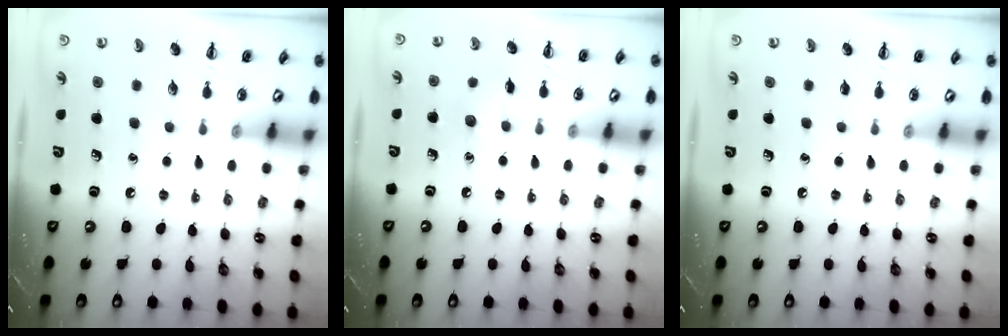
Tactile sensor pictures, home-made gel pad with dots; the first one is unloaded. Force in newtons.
{"total": 5.1, "press": 5.0, "slide": 0.9}
{"total": 0.0}